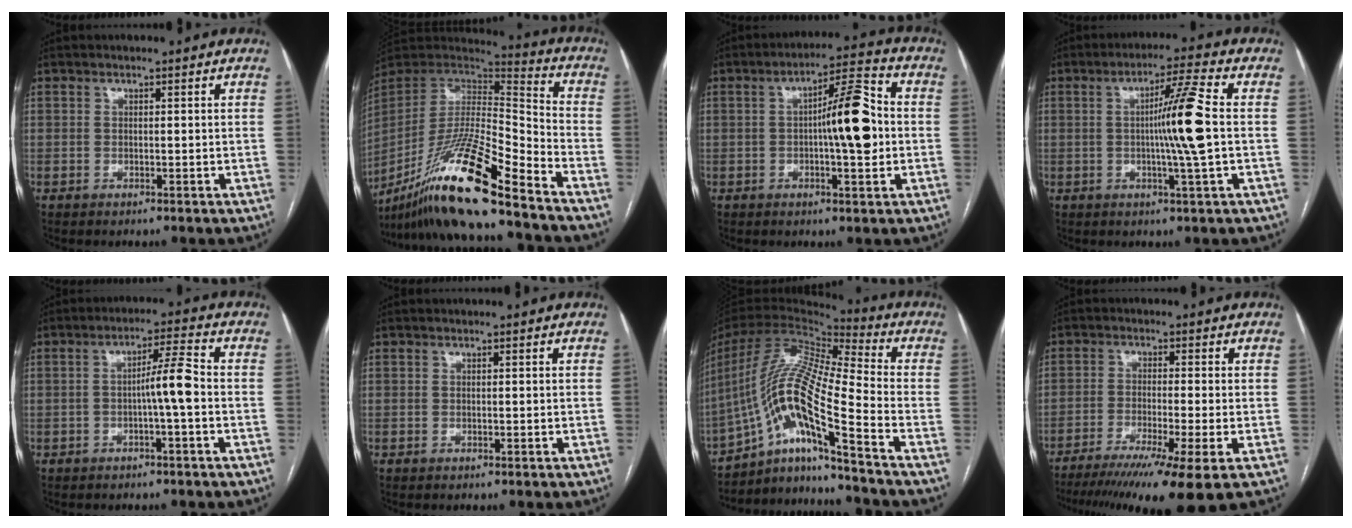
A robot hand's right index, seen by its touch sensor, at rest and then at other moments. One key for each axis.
{"total": 21.5, "fx": -16.1, "fy": 0.6, "fz": 14.2, "tx": -0.292, "ty": -0.023, "tz": -0.302}
{"total": 10.2, "fx": -0.3, "fy": 1.8, "fz": 10.1, "tx": -0.156, "ty": 0.020, "tz": -0.008}
{"total": 9.4, "fx": -0.1, "fy": -1.3, "fz": 9.3, "tx": -0.157, "ty": -0.001, "tz": -0.003}
{"total": 5.4, "fx": -1.1, "fy": -0.2, "fz": 5.2, "tx": -0.084, "ty": 0.015, "tz": -0.017}
{"total": 0.0}
{"total": 17.2, "fx": -10.0, "fy": 0.0, "fz": 13.9, "tx": -0.291, "ty": 0.009, "tz": -0.183}
{"total": 14.3, "fx": -10.1, "fy": -0.9, "fz": 10.0, "tx": -0.139, "ty": -0.036, "tz": -0.159}